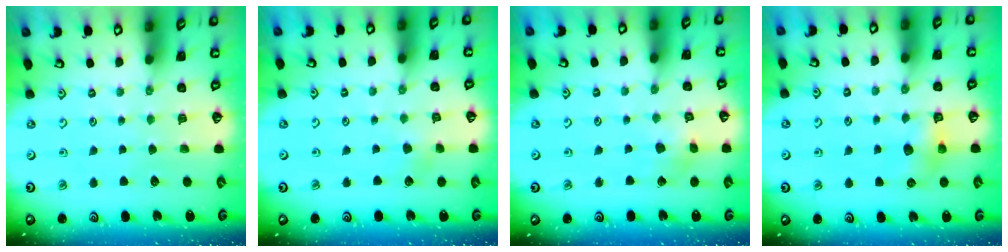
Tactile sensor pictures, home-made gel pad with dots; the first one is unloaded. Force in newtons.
{"total": 3.6, "press": 3.6, "slide": 0.3}
{"total": 4.3, "press": 4.3, "slide": 0.5}
{"total": 6.6, "press": 6.5, "slide": 0.8}